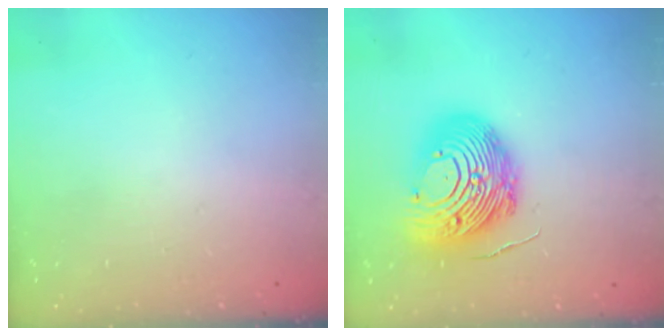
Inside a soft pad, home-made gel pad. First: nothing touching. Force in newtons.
{"total": 17.6, "press": 17.5, "slide": 2.2}